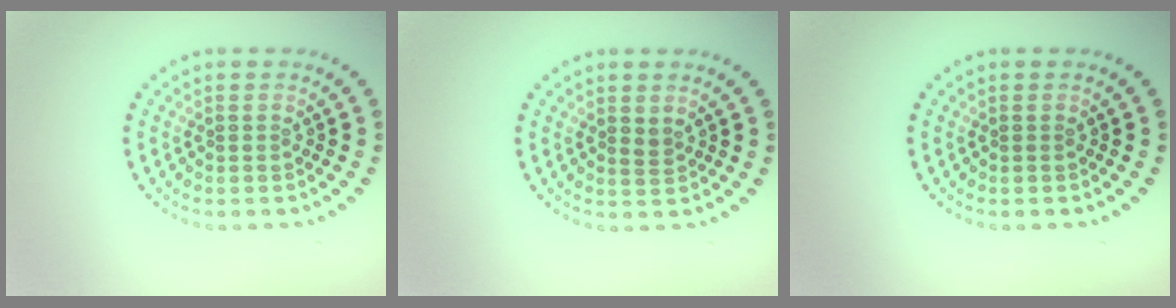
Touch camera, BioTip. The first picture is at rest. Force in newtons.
{"total": 0.9, "press": 0.7, "slide": 0.5}
{"total": 0.0}